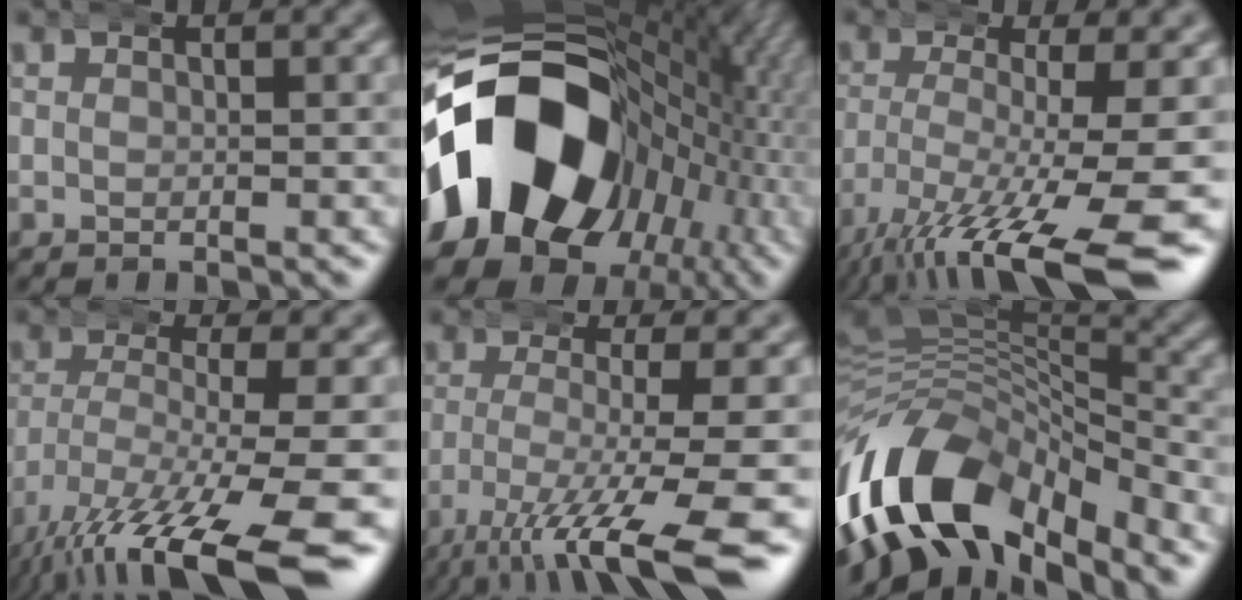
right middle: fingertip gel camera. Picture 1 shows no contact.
{"total": 29.2, "force": [-1.7, 20.4, 20.9], "torque": [-0.336, -0.016, -0.027]}
{"total": 11.3, "force": [-6.6, 2.8, 8.7], "torque": [-0.151, -0.039, -0.075]}
{"total": 10.4, "force": [-5.5, 3.3, 8.2], "torque": [-0.151, -0.039, -0.063]}
{"total": 8.8, "force": [-4.8, 1.8, 7.2], "torque": [-0.118, -0.027, -0.057]}
{"total": 13.7, "force": [-4.7, 9.0, 9.3], "torque": [-0.199, -0.035, -0.064]}